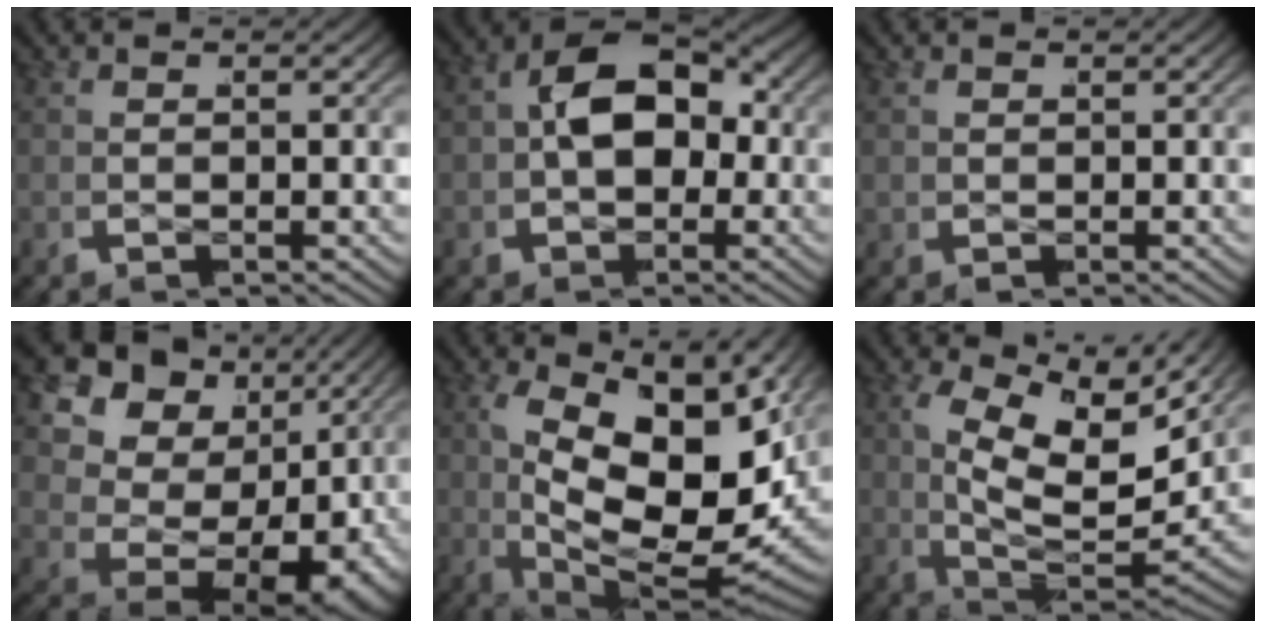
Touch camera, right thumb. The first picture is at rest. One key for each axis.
{"total": 10.0, "fx": 0.2, "fy": 6.5, "fz": 7.7, "tx": -0.148, "ty": -0.001, "tz": 0.002}
{"total": 0.6, "fx": 0.3, "fy": 0.4, "fz": -0.1, "tx": 0.004, "ty": -0.003, "tz": 0.009}
{"total": 19.7, "fx": -1.3, "fy": 14.1, "fz": 13.7, "tx": -0.272, "ty": -0.036, "tz": -0.007}
{"total": 19.6, "fx": -1.5, "fy": 10.9, "fz": 16.2, "tx": -0.276, "ty": -0.036, "tz": -0.001}
{"total": 14.0, "fx": 0.7, "fy": 8.2, "fz": 11.3, "tx": -0.222, "ty": -0.023, "tz": 0.020}